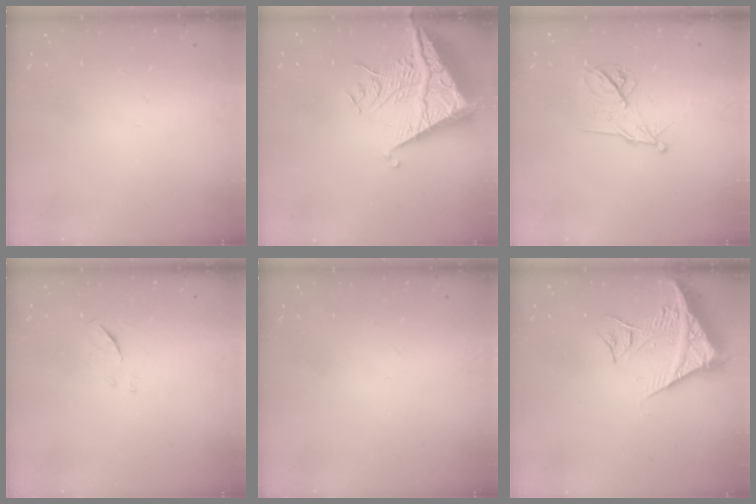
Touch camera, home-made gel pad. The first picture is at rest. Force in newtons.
{"total": 13.3, "press": 13.2, "slide": 1.4}
{"total": 11.3, "press": 11.3, "slide": 0.5}
{"total": 6.3, "press": 6.3, "slide": 0.6}
{"total": 0.0}
{"total": 13.5, "press": 13.4, "slide": 1.8}